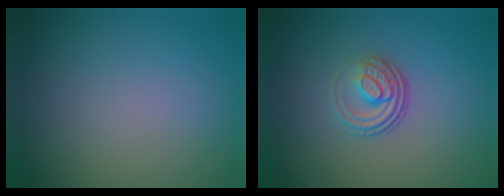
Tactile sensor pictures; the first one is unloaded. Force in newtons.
{"total": 3.6, "press": 2.5, "slide": 2.6}